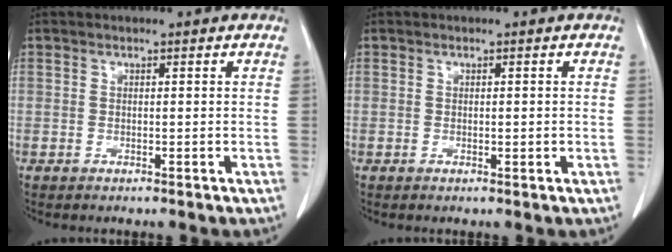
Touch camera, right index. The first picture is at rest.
{"total": 1.1, "force": [0.0, 0.3, 1.0], "torque": [-0.019, -0.004, 0.002]}